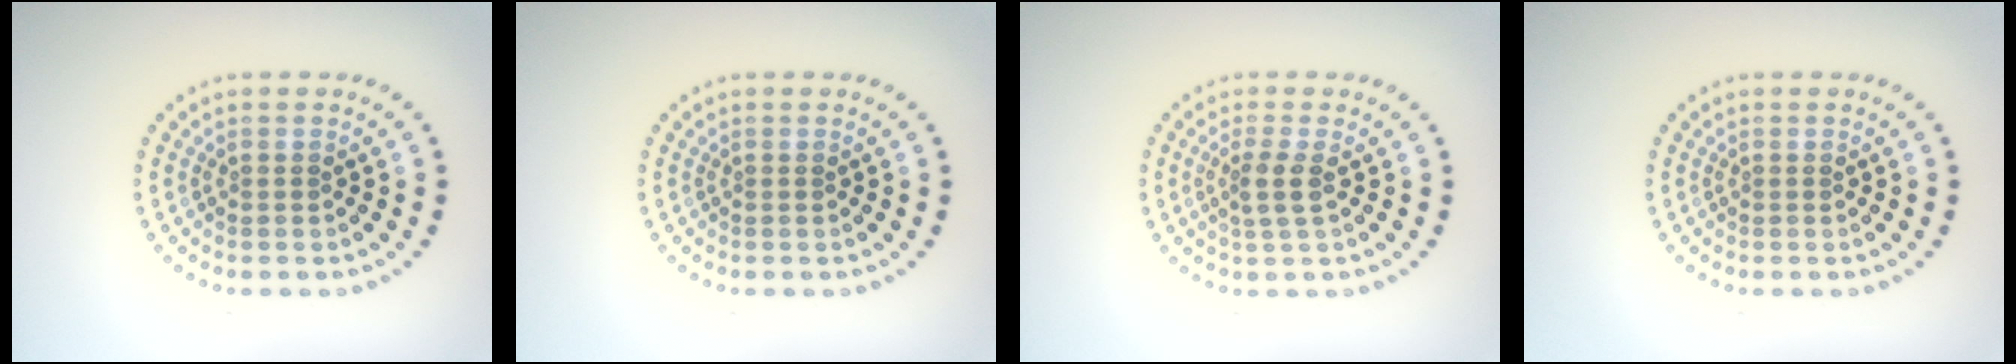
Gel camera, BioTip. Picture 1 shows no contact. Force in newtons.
{"total": 0.0}
{"total": 1.8, "press": 1.5, "slide": 1.0}
{"total": 0.0}